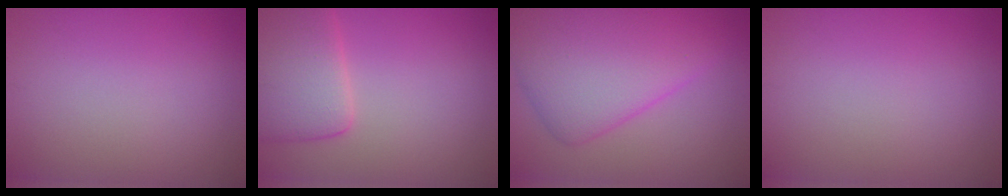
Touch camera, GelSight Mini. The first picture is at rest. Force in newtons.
{"total": 6.2, "press": 6.2, "slide": 0.4}
{"total": 9.3, "press": 9.3, "slide": 0.3}
{"total": 0.0}